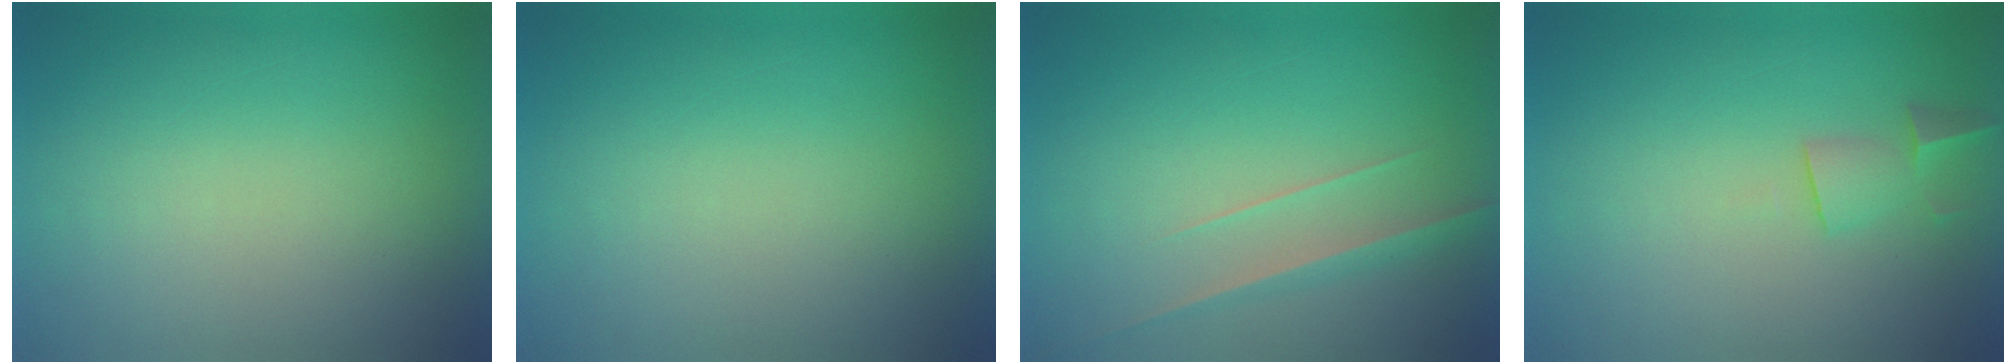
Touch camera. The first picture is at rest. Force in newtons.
{"total": 0.0}
{"total": 2.9}
{"total": 1.9}